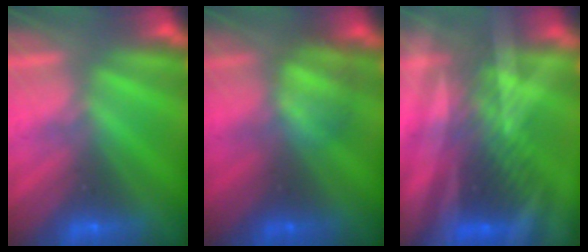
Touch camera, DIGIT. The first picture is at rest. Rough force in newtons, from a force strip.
{"total": 2.4}
{"total": 3.0}